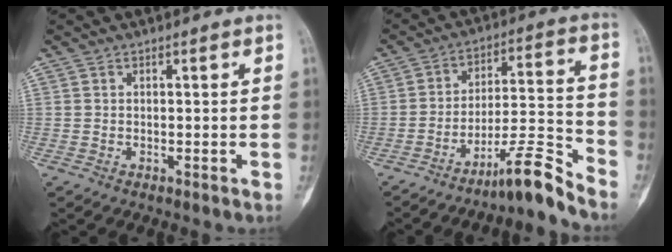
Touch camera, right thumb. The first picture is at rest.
{"total": 9.9, "force": [-8.4, 0.0, 5.2], "torque": [-0.082, 0.093, -0.139]}